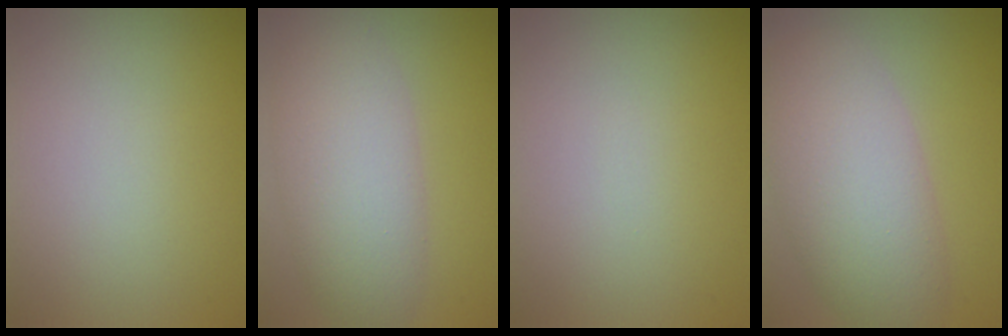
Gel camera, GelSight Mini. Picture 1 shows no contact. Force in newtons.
{"total": 6.3, "press": 6.3, "slide": 0.5}
{"total": 0.0}
{"total": 7.9, "press": 7.9, "slide": 0.3}